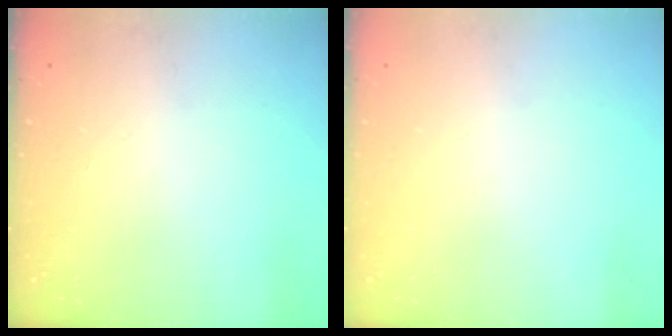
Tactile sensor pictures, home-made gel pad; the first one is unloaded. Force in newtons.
{"total": 9.9, "press": 2.5, "slide": 9.6}